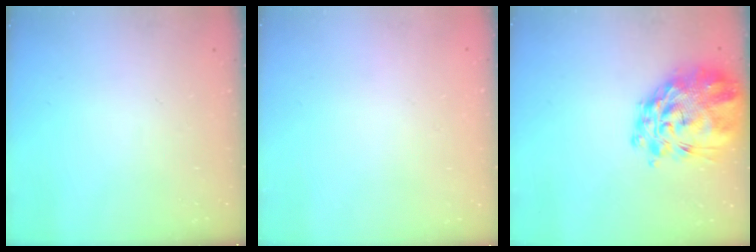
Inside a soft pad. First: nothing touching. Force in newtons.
{"total": 1.7, "press": 1.7, "slide": 0.2}
{"total": 12.6, "press": 11.7, "slide": 4.7}